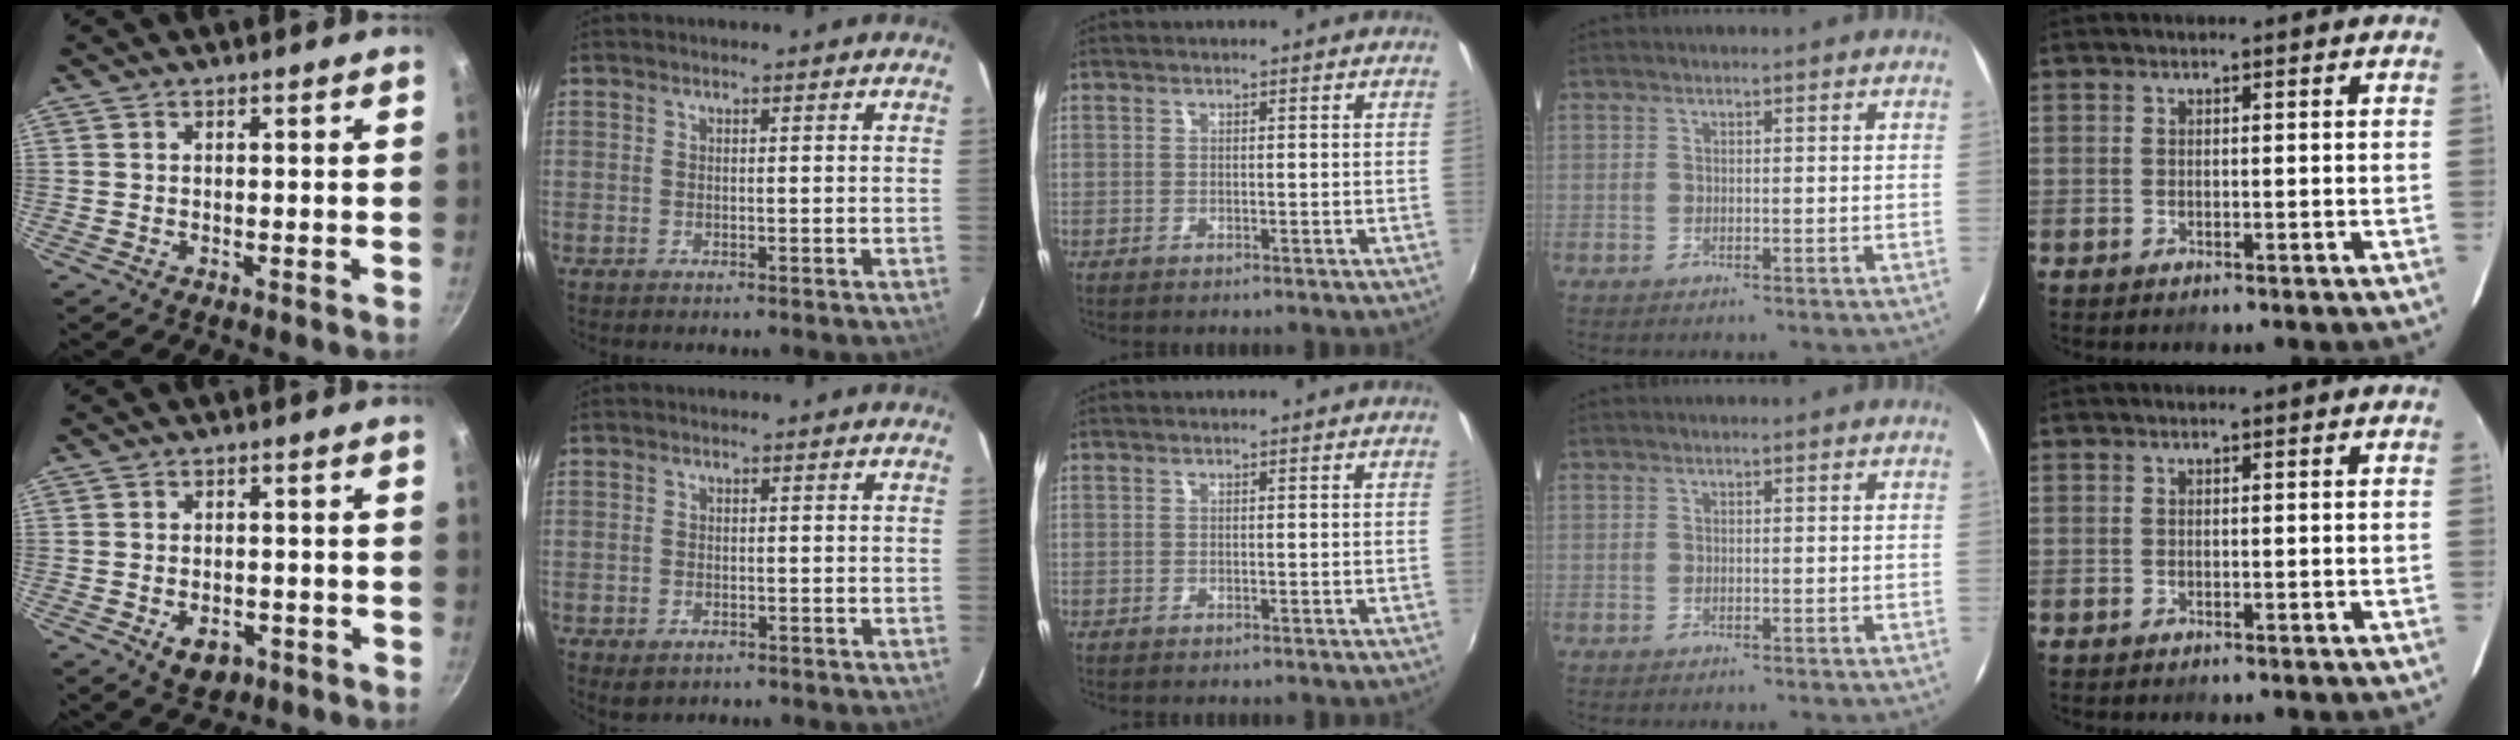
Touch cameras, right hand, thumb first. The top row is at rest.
{"thumb": {"total": 5.3, "force": [-2.3, 3.4, 3.3], "torque": [-0.039, 0.011, -0.025]}, "index": {"total": 2.3, "force": [-1.2, 1.7, 1.1], "torque": [-0.021, -0.004, -0.015]}}